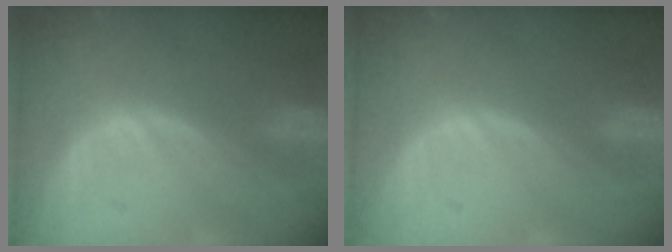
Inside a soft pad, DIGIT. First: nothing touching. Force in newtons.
{"total": 0.0}